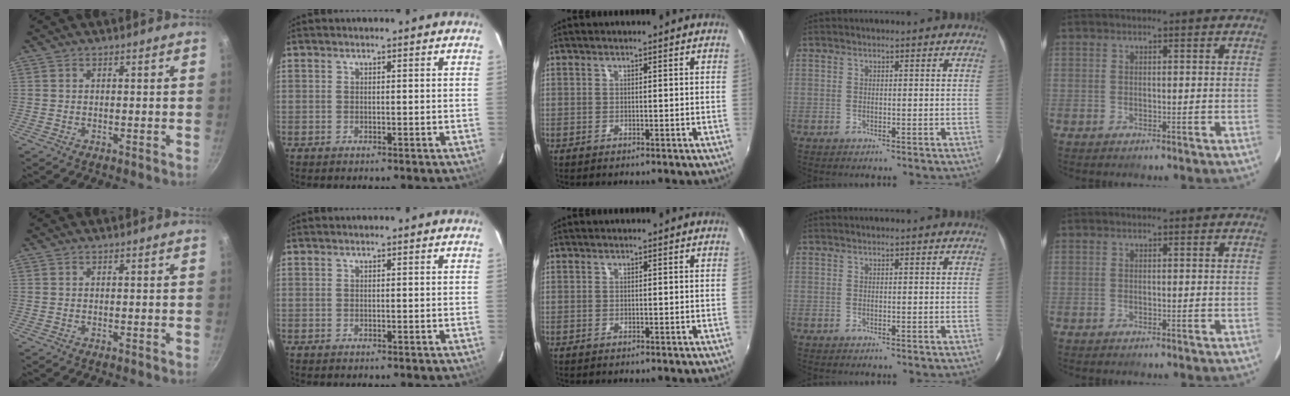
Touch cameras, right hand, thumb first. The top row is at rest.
{}